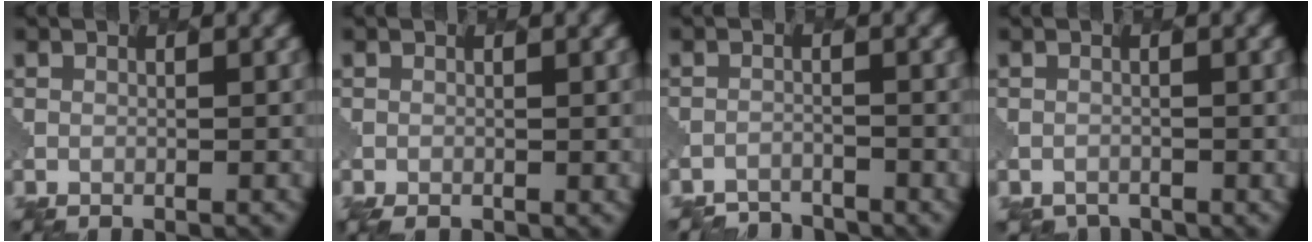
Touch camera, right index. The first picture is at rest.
{"total": 2.3, "force": [-1.0, 1.4, 1.5], "torque": [-0.021, -0.005, -0.009]}
{"total": 2.8, "force": [-2.7, 0.4, -0.4], "torque": [0.010, -0.003, -0.048]}
{"total": 2.0, "force": [-1.7, 1.0, -0.4], "torque": [0.004, 0.000, -0.022]}